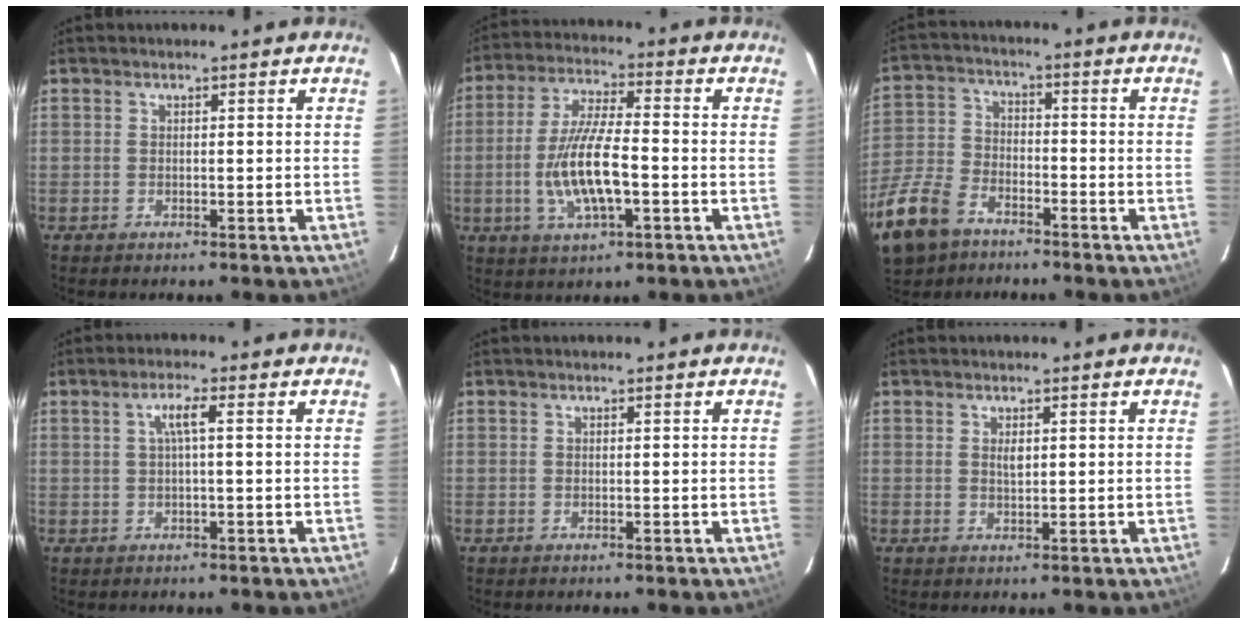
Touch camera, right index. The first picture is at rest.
{"total": 12.4, "force": [-2.9, 3.6, 11.5], "torque": [-0.231, -0.003, -0.051]}
{"total": 15.8, "force": [-10.1, 9.0, 8.1], "torque": [-0.214, -0.009, -0.202]}
{"total": 3.0, "force": [0.3, 0.0, 3.0], "torque": [-0.057, 0.005, 0.005]}
{"total": 0.0}
{"total": 1.6, "force": [0.5, 0.8, 1.3], "torque": [-0.022, 0.001, 0.009]}